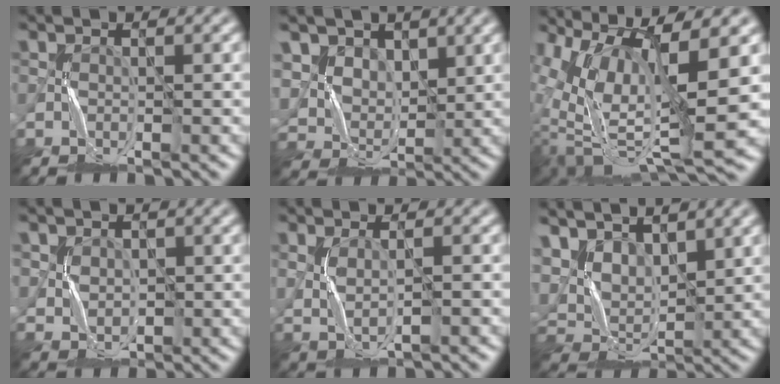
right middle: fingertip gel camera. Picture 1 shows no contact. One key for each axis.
{"total": 6.8, "fx": 3.9, "fy": 4.7, "fz": 2.9, "tx": -0.087, "ty": 0.000, "tz": 0.080}
{"total": 12.2, "fx": 1.3, "fy": 4.3, "fz": 11.4, "tx": -0.230, "ty": -0.003, "tz": 0.041}
{"total": 2.5, "fx": 0.9, "fy": 2.2, "fz": 0.7, "tx": -0.027, "ty": -0.005, "tz": 0.031}
{"total": 1.9, "fx": 0.0, "fy": 0.8, "fz": 1.7, "tx": -0.045, "ty": -0.003, "tz": 0.008}
{"total": 5.6, "fx": 4.2, "fy": 2.7, "fz": 2.6, "tx": -0.069, "ty": 0.005, "tz": 0.069}